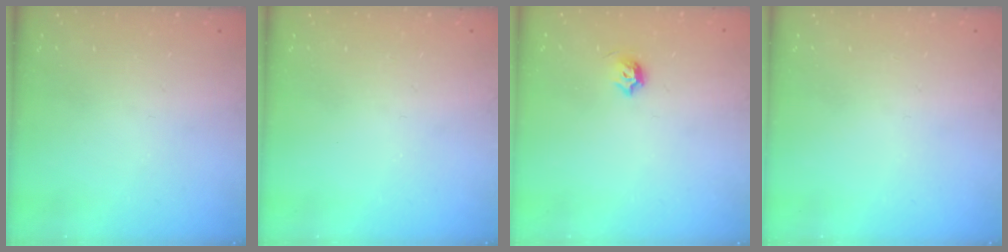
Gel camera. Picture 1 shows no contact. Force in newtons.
{"total": 0.0}
{"total": 4.7, "press": 4.6, "slide": 1.2}
{"total": 0.0}